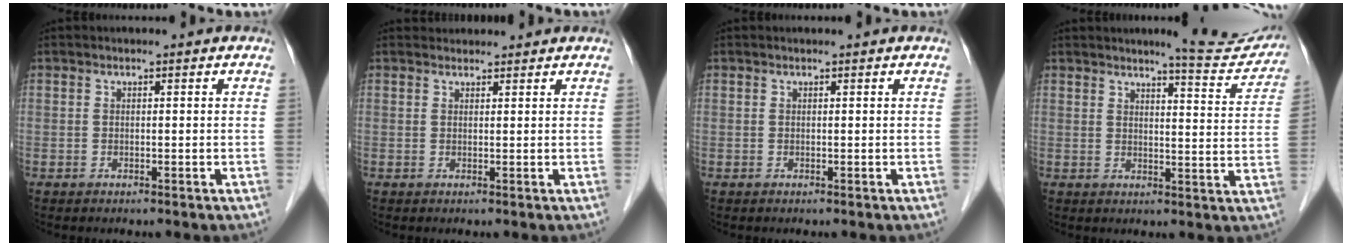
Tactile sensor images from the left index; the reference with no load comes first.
{"total": 2.6, "force": [2.5, 0.6, 0.0], "torque": [-0.005, 0.025, 0.038]}
{"total": 0.7, "force": [0.6, 0.0, 0.3], "torque": [-0.006, 0.008, 0.010]}
{"total": 9.3, "force": [8.8, 0.8, 2.9], "torque": [-0.029, -0.024, 0.097]}